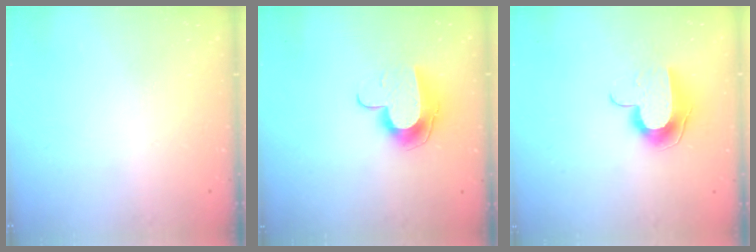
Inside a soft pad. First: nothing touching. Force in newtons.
{"total": 10.7, "press": 10.7, "slide": 0.5}
{"total": 9.8, "press": 9.8, "slide": 0.6}